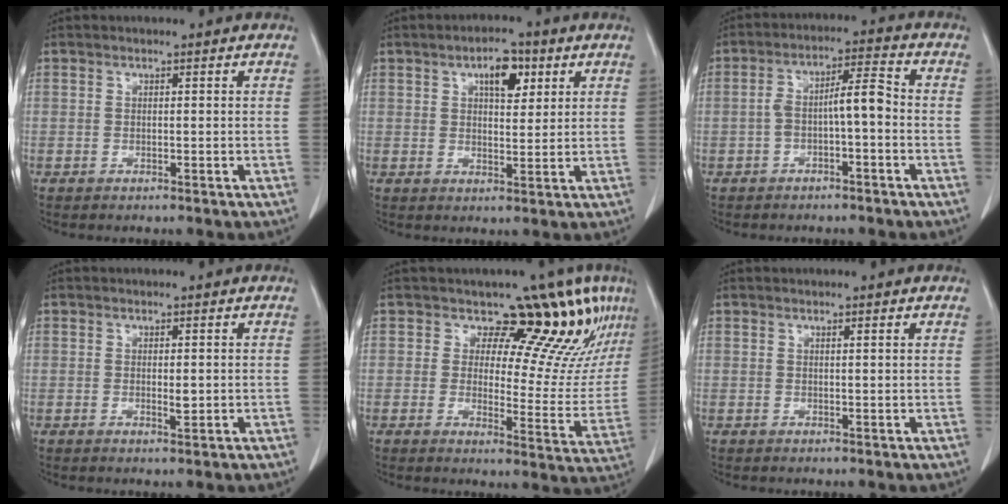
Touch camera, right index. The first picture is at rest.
{"total": 5.7, "force": [2.7, 2.4, 4.4], "torque": [-0.071, 0.007, 0.041]}
{"total": 6.1, "force": [-1.3, 1.4, 5.8], "torque": [-0.106, 0.029, -0.022]}
{"total": 1.4, "force": [-0.1, 0.4, 1.3], "torque": [-0.022, -0.003, 0.000]}
{"total": 14.4, "force": [10.6, 4.8, 8.5], "torque": [-0.085, -0.039, 0.107]}
{"total": 1.0, "force": [0.6, -0.1, 0.8], "torque": [-0.014, 0.001, 0.009]}